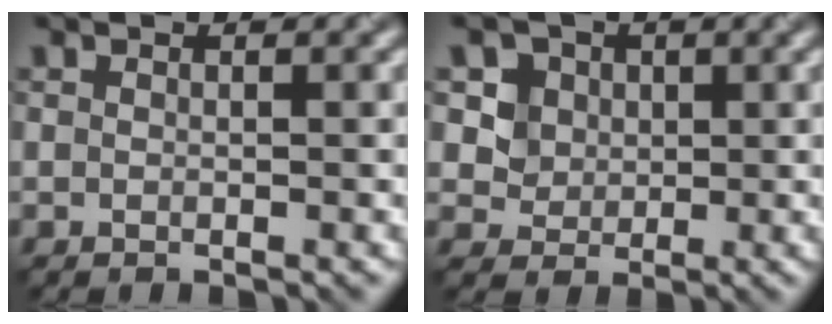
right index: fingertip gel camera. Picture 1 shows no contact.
{"total": 5.6, "force": [2.4, 4.6, 2.1], "torque": [-0.037, -0.002, 0.038]}